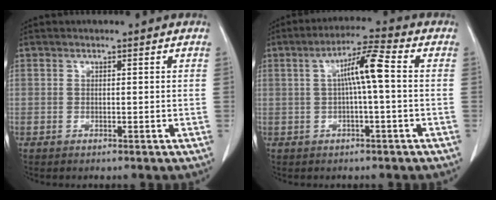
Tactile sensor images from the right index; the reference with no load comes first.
{"total": 6.7, "force": [0.6, 0.3, 6.7], "torque": [-0.118, 0.019, 0.007]}